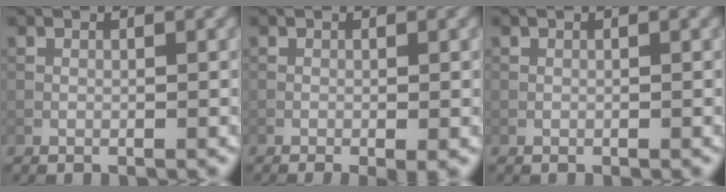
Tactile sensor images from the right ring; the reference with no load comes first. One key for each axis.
{"total": 2.1, "fx": -0.8, "fy": 0.5, "fz": 1.9, "tx": -0.028, "ty": -0.004, "tz": -0.015}
{"total": 0.0}